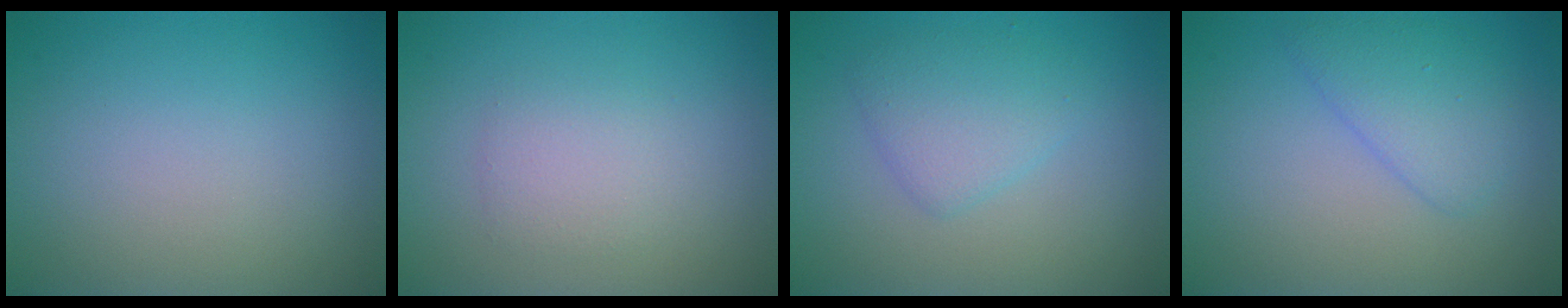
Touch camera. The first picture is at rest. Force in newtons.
{"total": 1.9, "press": 1.9, "slide": 0.1}
{"total": 2.8, "press": 2.8, "slide": 0.2}
{"total": 3.0, "press": 3.0, "slide": 0.2}